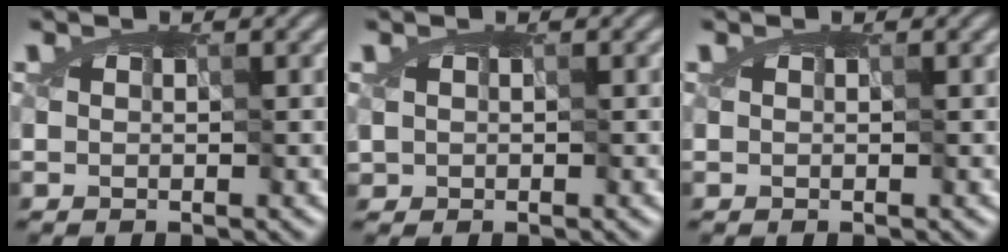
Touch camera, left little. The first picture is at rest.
{"total": 0.6, "force": [0.0, 0.5, 0.3], "torque": [-0.012, 0.002, 0.004]}
{"total": 0.0}